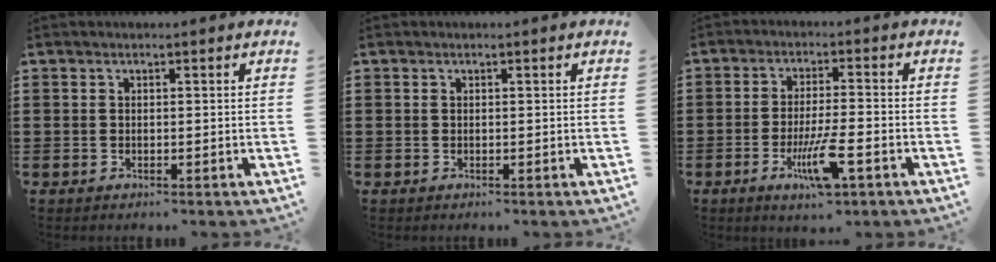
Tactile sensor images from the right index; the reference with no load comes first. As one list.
[{"total": 0.0}, {"total": 7.8, "force": [-3.5, 1.3, 6.8], "torque": [-0.133, -0.011, -0.063]}]